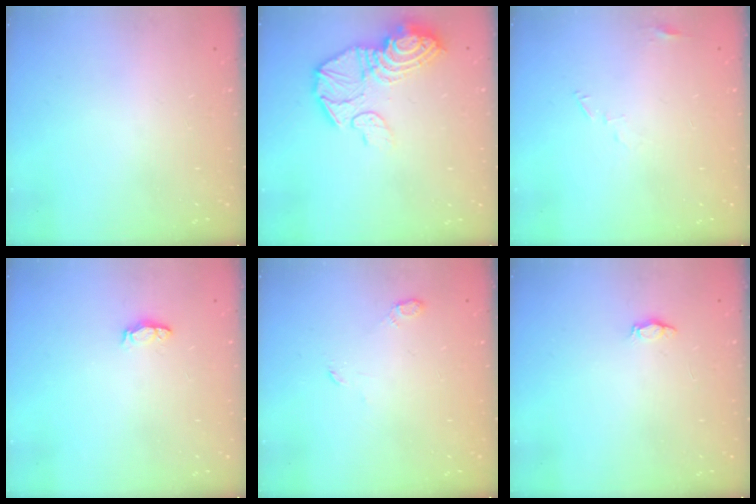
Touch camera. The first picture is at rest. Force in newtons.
{"total": 16.1, "press": 16.0, "slide": 1.4}
{"total": 3.0, "press": 3.0, "slide": 0.2}
{"total": 4.7, "press": 4.4, "slide": 1.6}
{"total": 3.6, "press": 3.5, "slide": 0.7}
{"total": 2.2, "press": 2.2, "slide": 0.3}